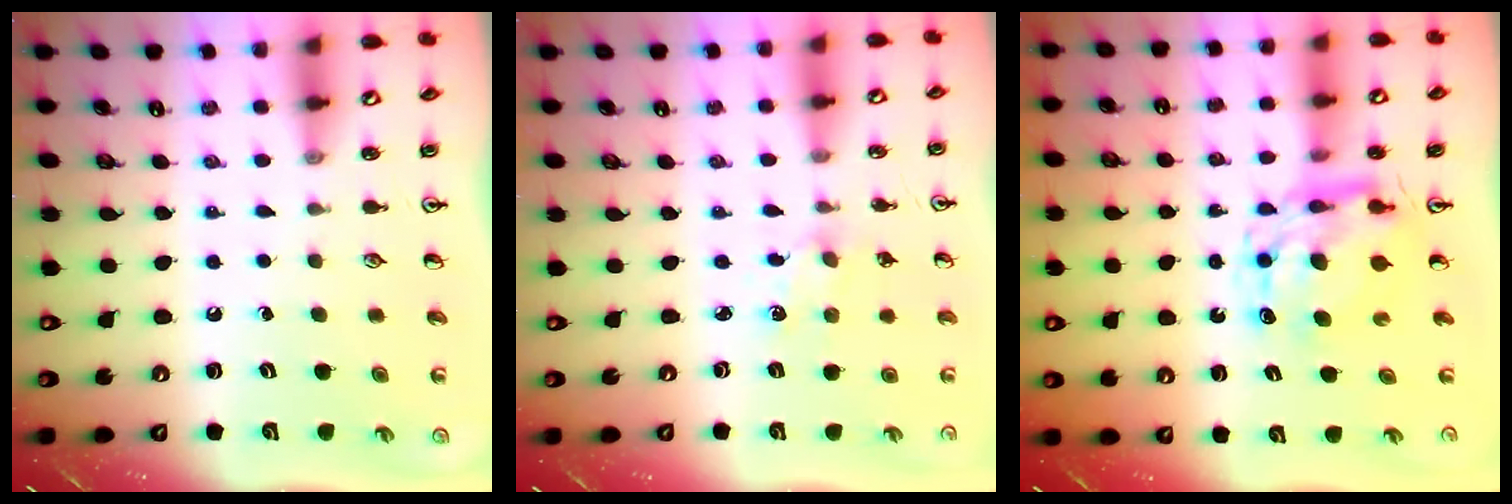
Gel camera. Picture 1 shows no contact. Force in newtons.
{"total": 3.4, "press": 3.4, "slide": 0.5}
{"total": 9.6, "press": 9.6, "slide": 1.0}